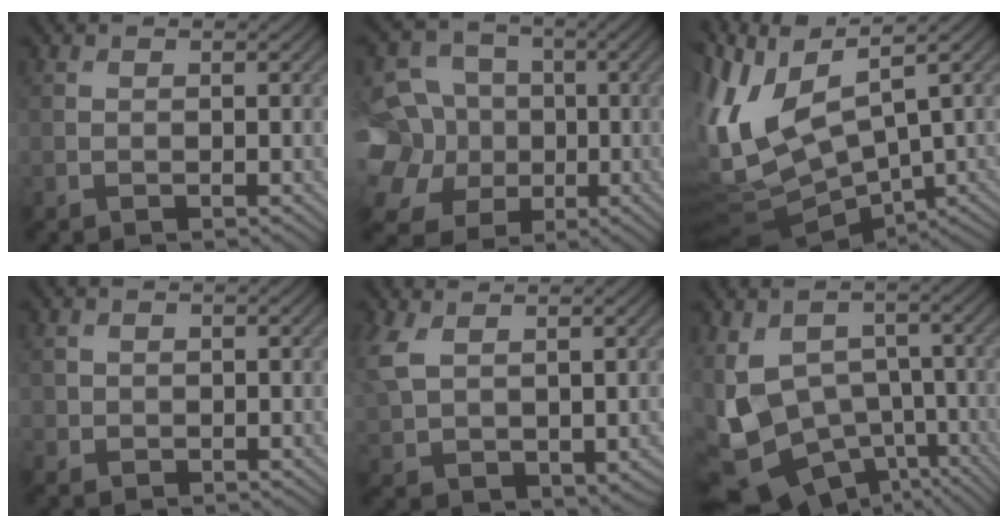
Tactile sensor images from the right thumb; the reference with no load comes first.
{"total": 16.1, "force": [-2.1, 14.9, 5.9], "torque": [-0.219, -0.007, -0.058]}
{"total": 12.3, "force": [2.4, 5.1, 10.9], "torque": [-0.265, 0.000, 0.058]}
{"total": 1.2, "force": [0.2, 1.2, 0.1], "torque": [-0.002, -0.005, 0.003]}
{"total": 7.1, "force": [2.0, 4.3, 5.3], "torque": [-0.155, -0.007, 0.051]}
{"total": 13.2, "force": [-4.5, 9.4, 8.0], "torque": [-0.202, -0.032, -0.048]}